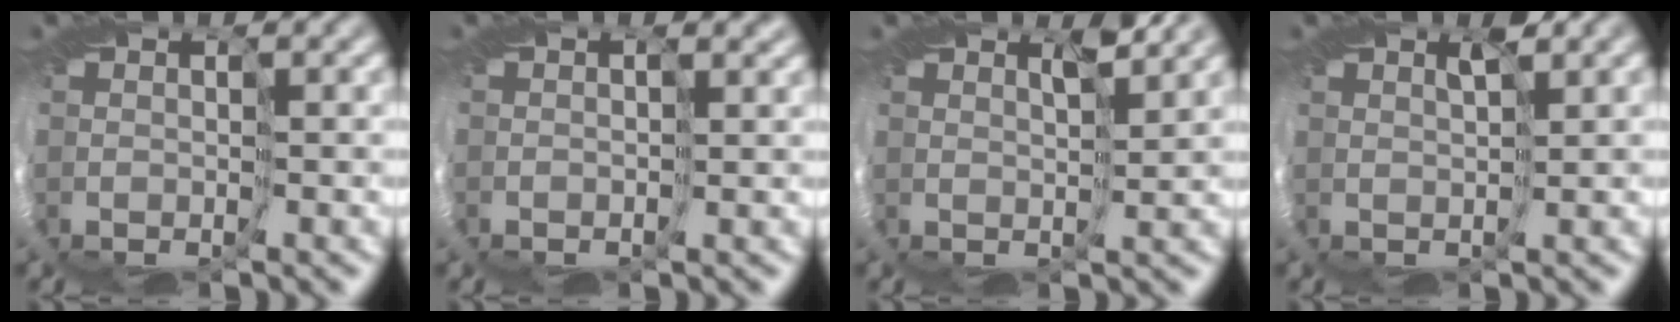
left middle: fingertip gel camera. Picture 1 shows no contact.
{"total": 1.3, "force": [0.7, 0.7, 0.8], "torque": [-0.014, 0.006, 0.010]}
{"total": 1.8, "force": [1.7, -0.1, 0.4], "torque": [-0.001, 0.008, 0.009]}
{"total": 1.1, "force": [1.0, -0.2, 0.5], "torque": [-0.008, 0.007, 0.007]}